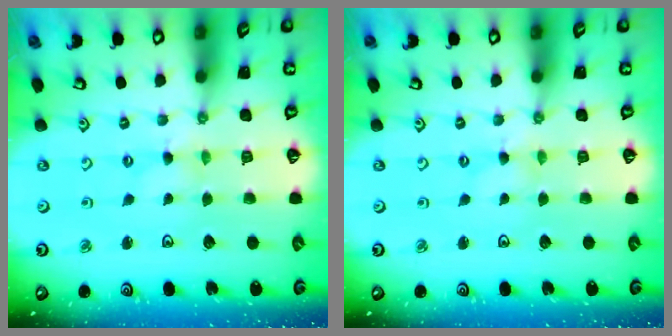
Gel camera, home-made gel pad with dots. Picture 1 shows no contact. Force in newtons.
{"total": 0.0}